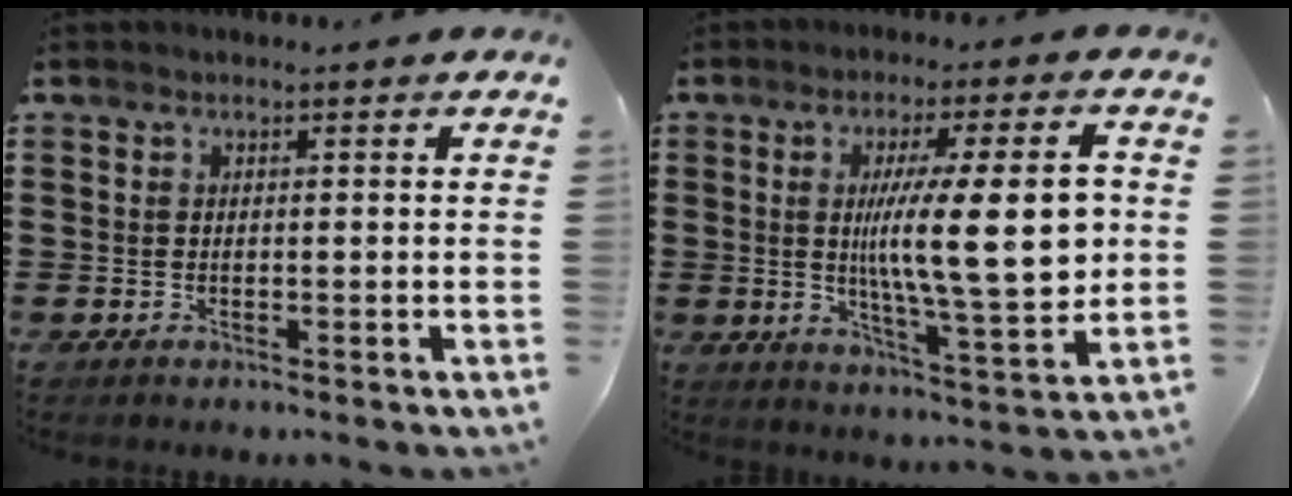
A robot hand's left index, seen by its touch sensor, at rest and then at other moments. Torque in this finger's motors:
{"motor_torque": [2.14, 0.00, 1.05, 0.21]}